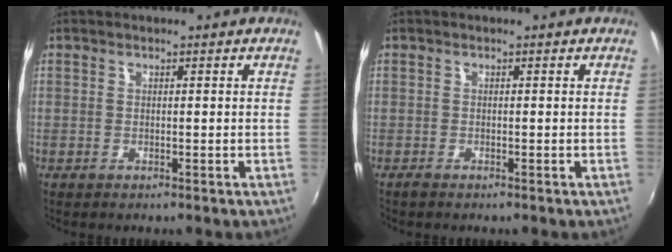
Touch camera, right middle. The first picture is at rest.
{"total": 0.5, "force": [-0.5, 0.1, 0.1], "torque": [-0.002, -0.004, -0.013]}